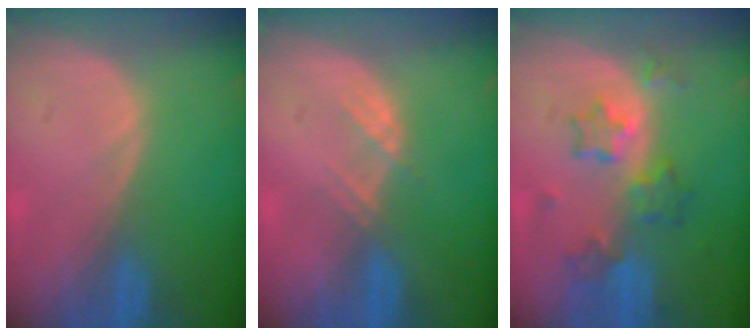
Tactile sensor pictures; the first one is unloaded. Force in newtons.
{"total": 2.3, "press": 2.1, "slide": 0.7}
{"total": 7.0, "press": 6.2, "slide": 3.2}